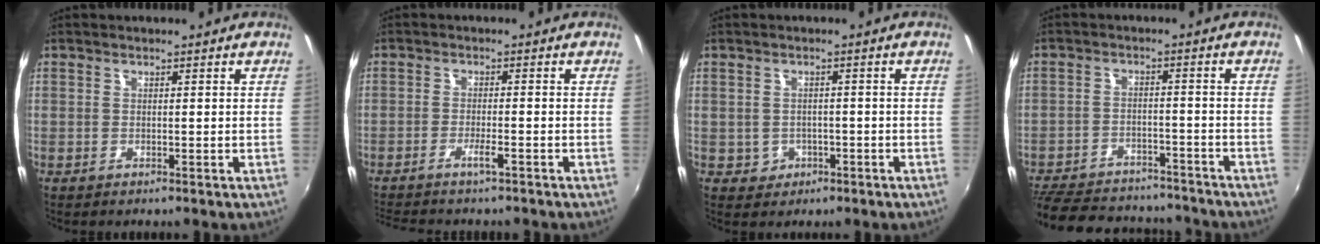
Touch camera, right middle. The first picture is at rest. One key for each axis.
{"total": 4.8, "fx": -4.0, "fy": 0.3, "fz": 2.6, "tx": -0.063, "ty": -0.004, "tz": -0.071}
{"total": 3.7, "fx": -1.2, "fy": 3.4, "fz": 0.9, "tx": -0.031, "ty": 0.006, "tz": -0.006}
{"total": 22.1, "fx": -18.4, "fy": 8.9, "fz": 8.4, "tx": -0.201, "ty": 0.016, "tz": -0.247}